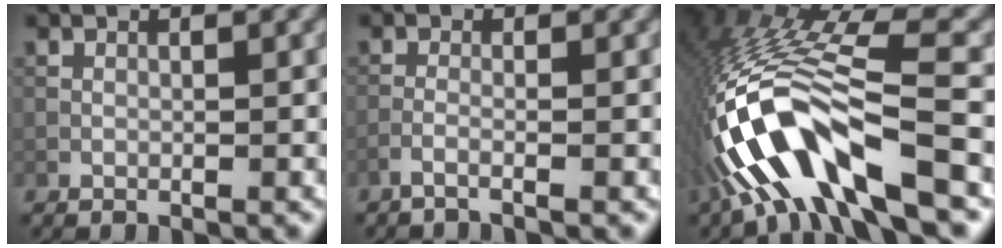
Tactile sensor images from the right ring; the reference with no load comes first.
{"total": 1.4, "force": [-1.0, 0.3, 1.0], "torque": [-0.010, 0.000, -0.031]}
{"total": 12.6, "force": [-5.8, 3.6, 10.6], "torque": [-0.219, 0.007, -0.098]}